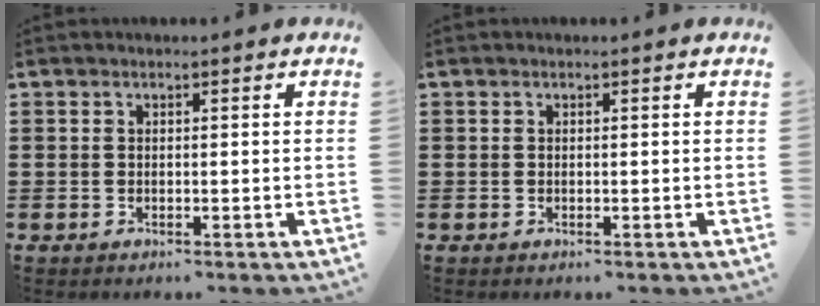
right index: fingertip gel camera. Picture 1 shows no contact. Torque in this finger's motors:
{"motor_torque": [0.00, 2.14, 0.00, -0.01]}